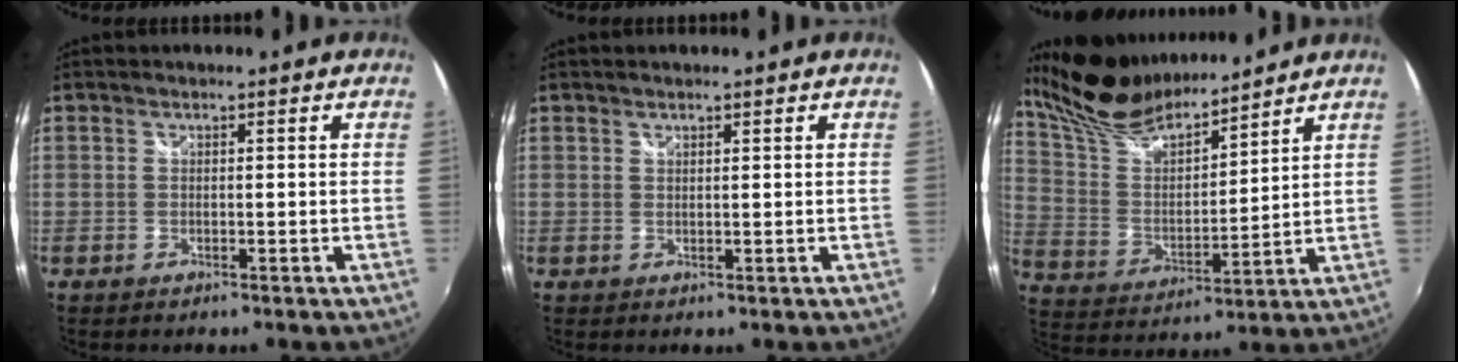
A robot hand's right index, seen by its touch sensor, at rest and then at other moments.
{"total": 0.6, "force": [0.6, 0.2, 0.1], "torque": [-0.001, 0.001, 0.011]}
{"total": 16.1, "force": [13.8, 4.4, 7.0], "torque": [-0.142, 0.014, 0.266]}